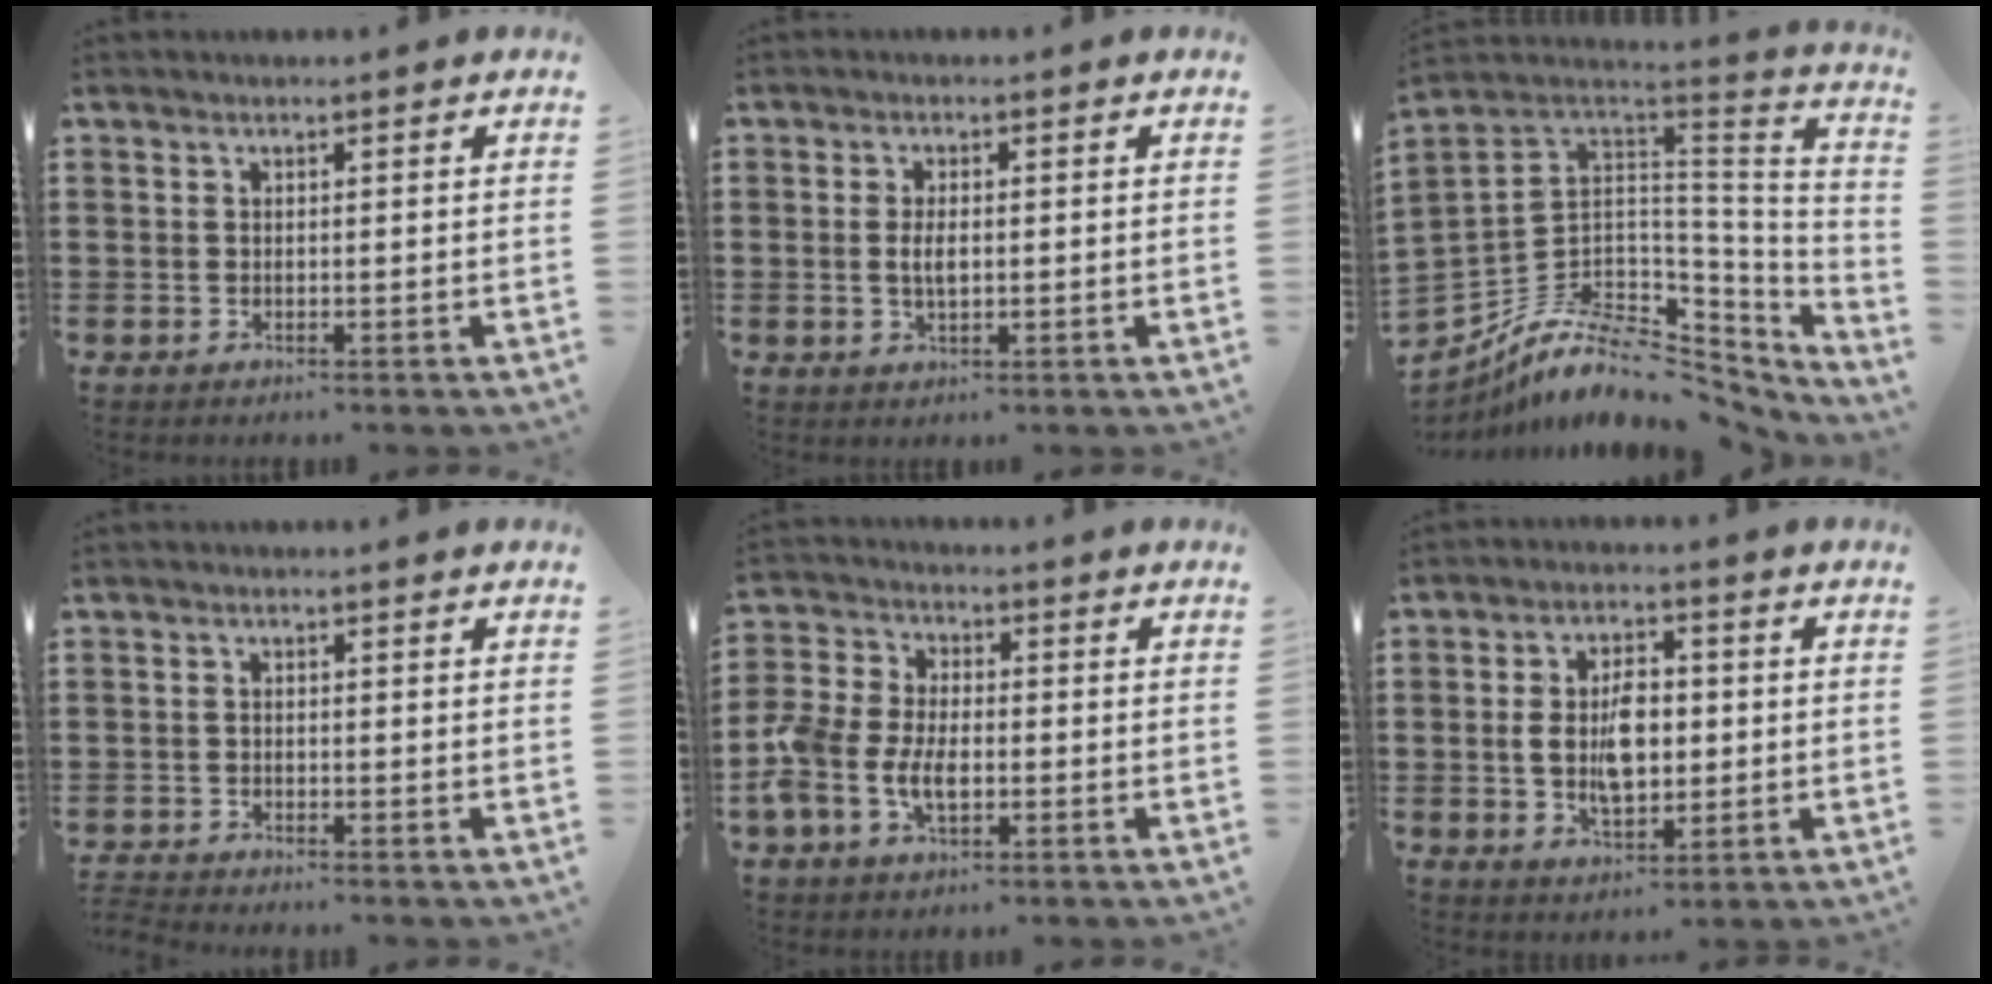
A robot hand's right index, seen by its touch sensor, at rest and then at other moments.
{"total": 2.7, "force": [0.0, 1.2, 2.4], "torque": [-0.054, 0.001, -0.004]}
{"total": 10.6, "force": [-5.9, 5.7, 6.7], "torque": [-0.149, 0.002, -0.104]}
{"total": 1.6, "force": [-1.6, -0.1, -0.1], "torque": [-0.001, 0.000, -0.035]}
{"total": 6.6, "force": [-2.3, 4.1, 4.6], "torque": [-0.117, 0.002, -0.051]}
{"total": 7.4, "force": [-0.1, 4.3, 6.0], "torque": [-0.112, 0.004, -0.009]}